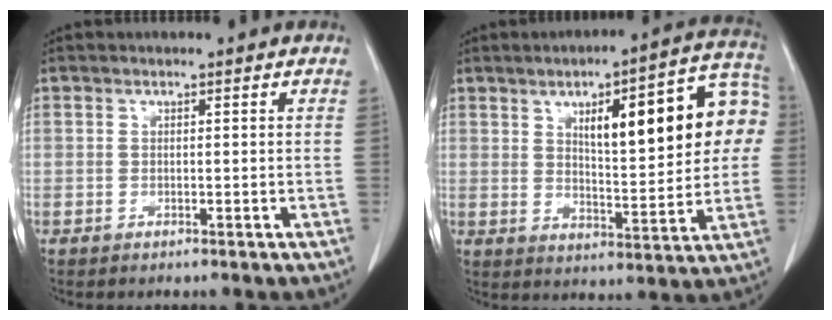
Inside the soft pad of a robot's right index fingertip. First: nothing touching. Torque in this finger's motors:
{"motor_torque": [0.73, 0.06, 0.39, 0.11]}